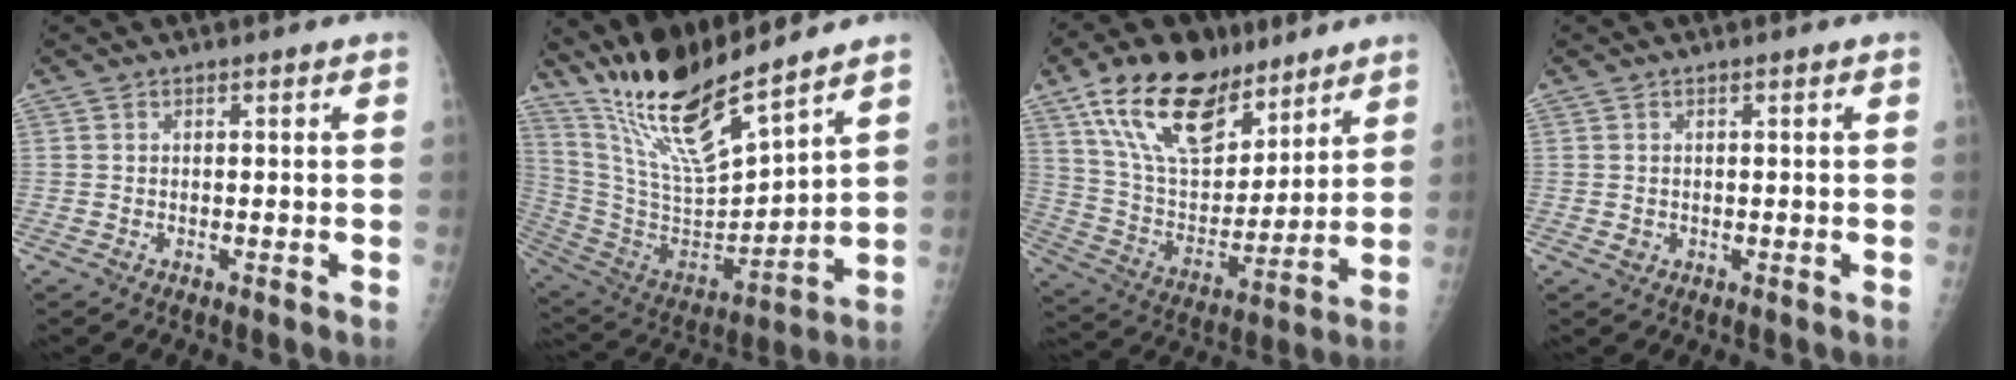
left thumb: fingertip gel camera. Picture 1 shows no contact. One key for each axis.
{"total": 17.7, "fx": 14.9, "fy": 1.8, "fz": 9.3, "tx": -0.159, "ty": -0.084, "tz": 0.299}
{"total": 22.2, "fx": 13.9, "fy": 11.5, "fz": 12.8, "tx": -0.188, "ty": -0.045, "tz": 0.256}
{"total": 1.1, "fx": 0.1, "fy": 1.0, "fz": 0.5, "tx": -0.005, "ty": 0.000, "tz": 0.006}